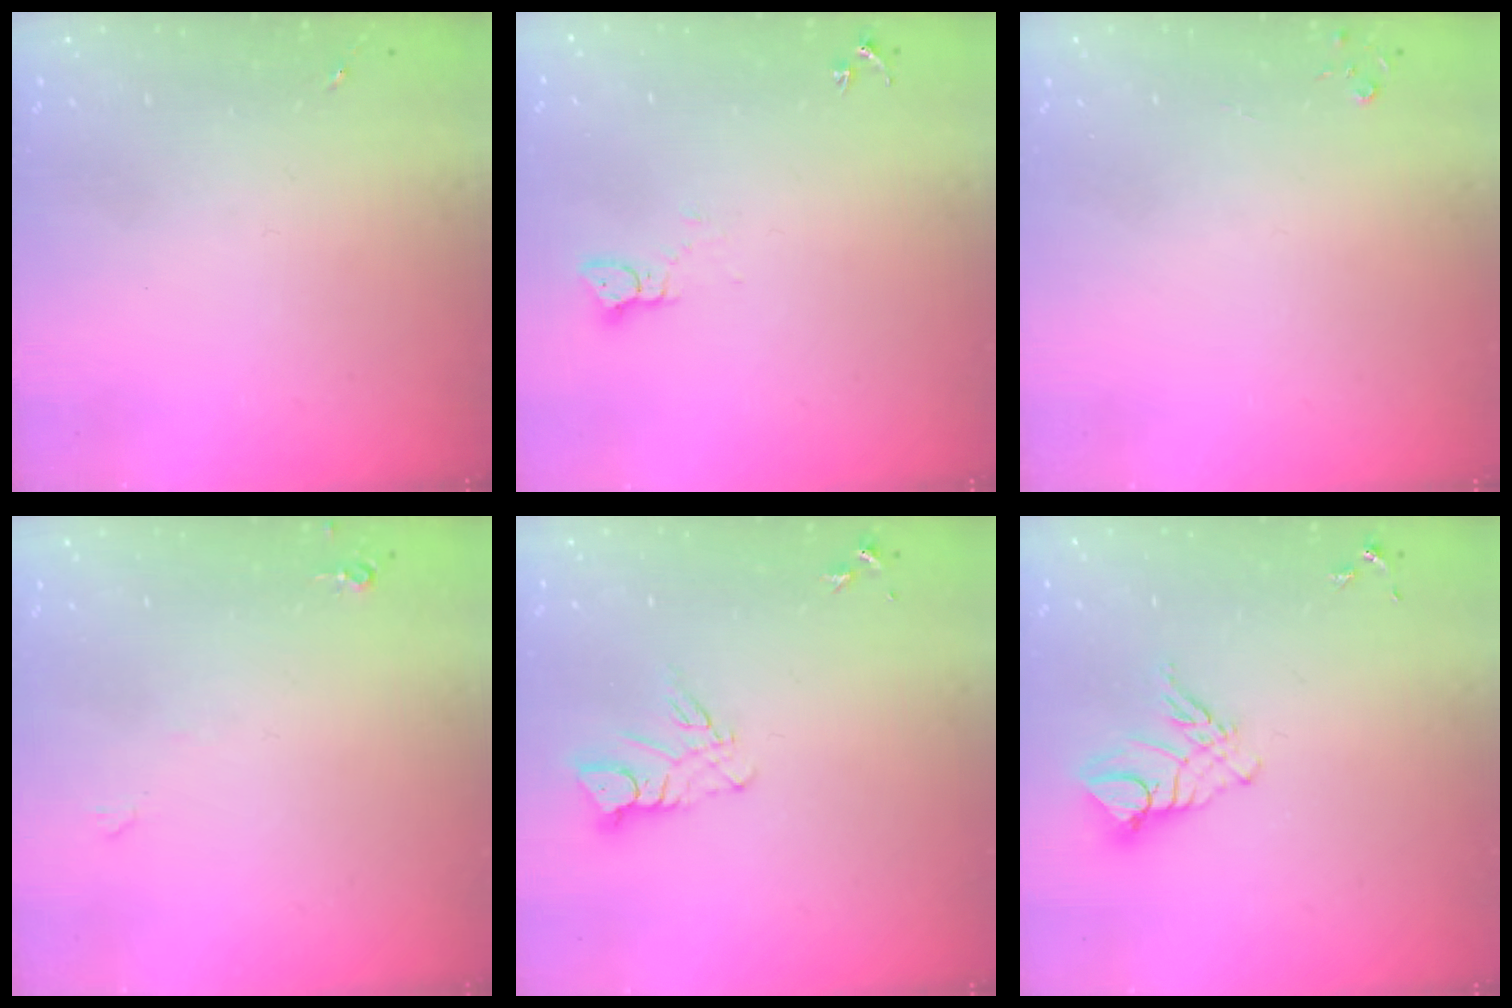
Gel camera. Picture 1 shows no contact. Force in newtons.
{"total": 3.3, "press": 3.3, "slide": 0.1}
{"total": 2.7, "press": 2.7, "slide": 0.3}
{"total": 4.1, "press": 4.0, "slide": 0.7}
{"total": 7.0, "press": 7.0, "slide": 0.7}
{"total": 10.4, "press": 10.3, "slide": 0.7}